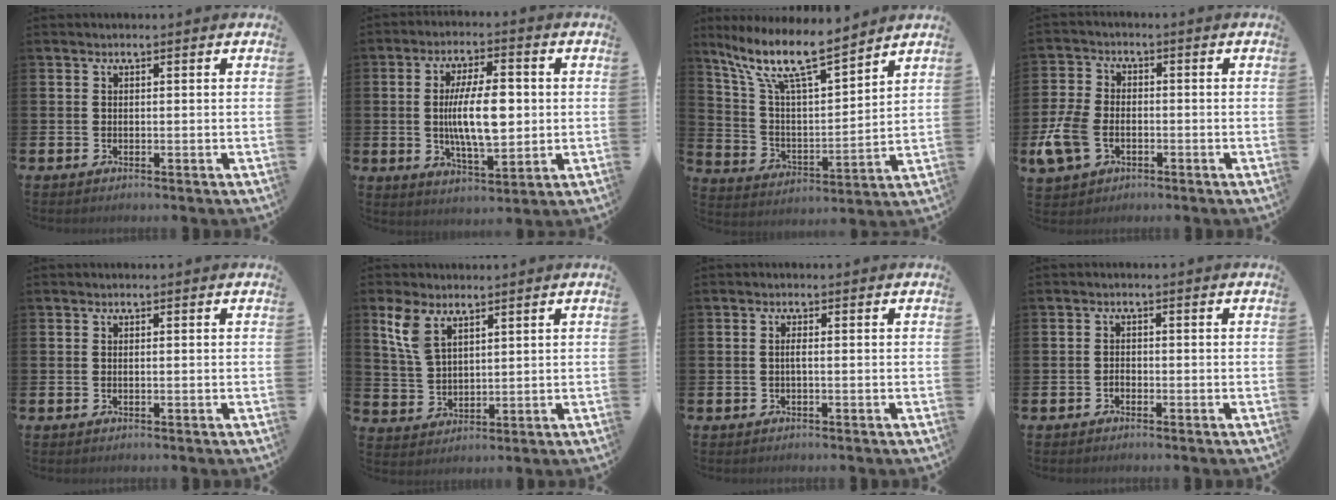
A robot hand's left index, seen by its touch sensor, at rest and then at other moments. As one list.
[{"total": 9.7, "force": [0.4, 3.8, 8.9], "torque": [-0.152, -0.004, -0.001]}, {"total": 11.4, "force": [9.5, 2.1, 6.0], "torque": [-0.150, -0.053, 0.162]}, {"total": 6.9, "force": [-2.2, 4.9, 4.3], "torque": [-0.109, 0.008, -0.044]}, {"total": 0.0}, {"total": 5.8, "force": [4.1, 2.7, 3.0], "torque": [-0.063, -0.009, 0.075]}, {"total": 0.8, "force": [-0.2, 0.0, 0.8], "torque": [-0.014, -0.001, -0.003]}, {"total": 1.0, "force": [-0.7, 0.7, 0.3], "torque": [0.000, -0.001, -0.015]}]